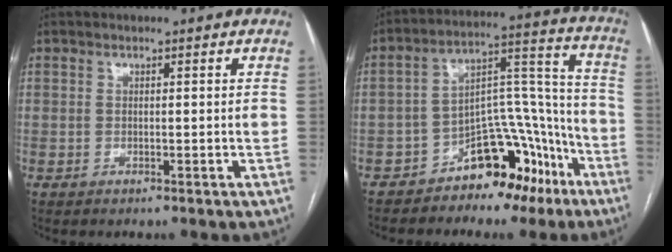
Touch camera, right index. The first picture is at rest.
{"total": 13.1, "force": [-8.5, 6.4, 7.5], "torque": [-0.101, 0.061, -0.128]}